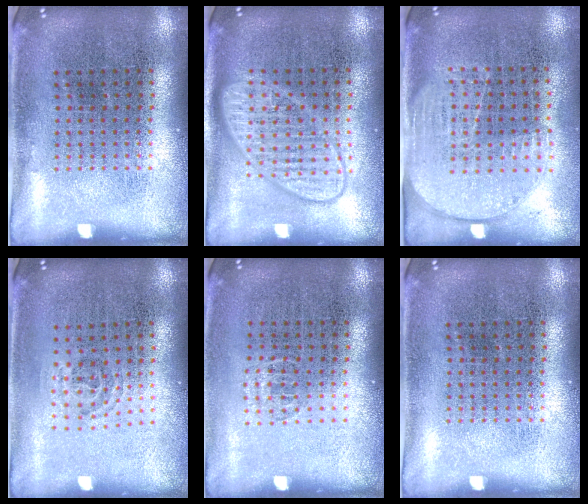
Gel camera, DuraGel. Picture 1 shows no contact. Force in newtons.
{"total": 2.9, "press": 2.9, "slide": 0.4}
{"total": 1.7, "press": 1.4, "slide": 0.8}
{"total": 0.8, "press": 0.5, "slide": 0.7}
{"total": 0.5, "press": 0.4, "slide": 0.3}
{"total": 0.0}